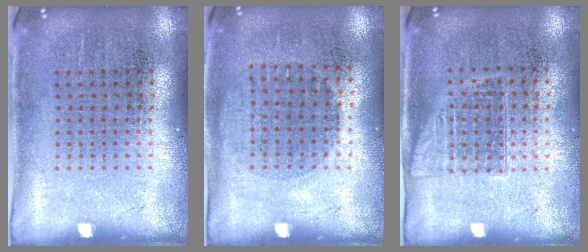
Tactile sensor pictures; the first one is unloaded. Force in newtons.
{"total": 1.0, "press": 0.9, "slide": 0.3}
{"total": 1.0, "press": 0.9, "slide": 0.6}